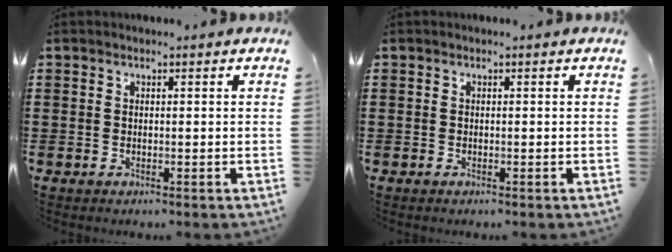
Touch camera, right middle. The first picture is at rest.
{"total": 0.0}